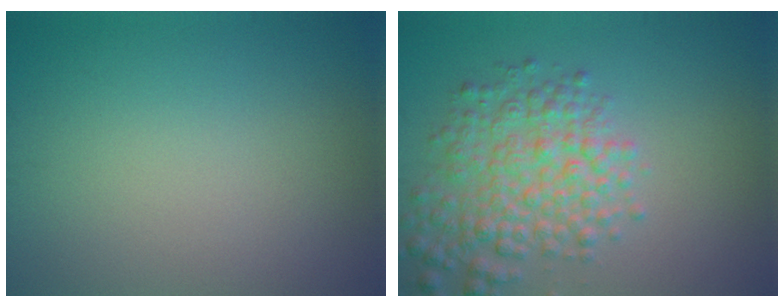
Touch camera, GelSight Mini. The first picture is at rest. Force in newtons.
{"total": 5.5, "press": 5.5, "slide": 0.2}